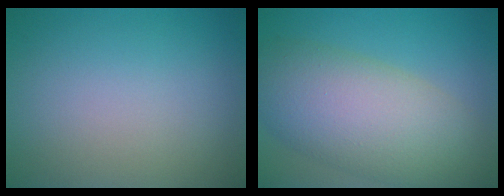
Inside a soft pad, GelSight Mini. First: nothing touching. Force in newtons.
{"total": 8.8, "press": 8.8, "slide": 0.6}